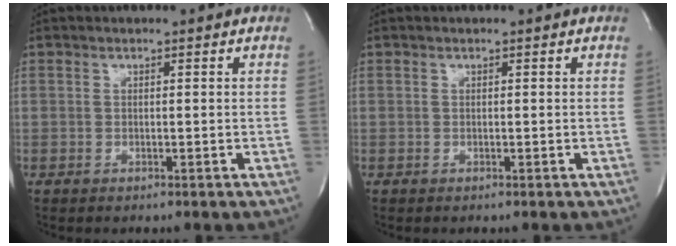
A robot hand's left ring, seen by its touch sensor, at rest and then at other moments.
{"total": 0.0}